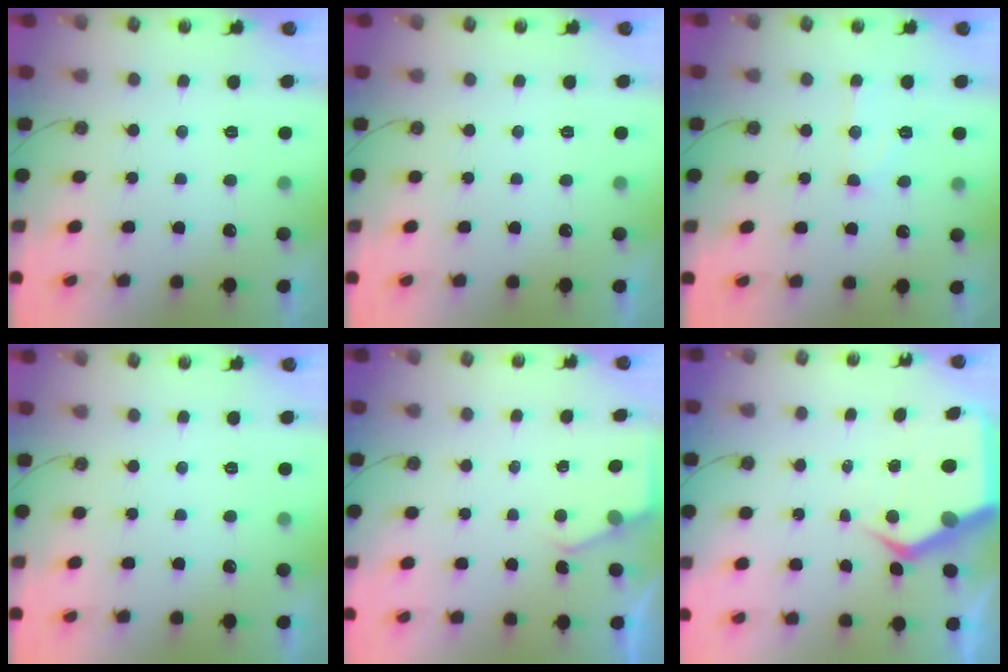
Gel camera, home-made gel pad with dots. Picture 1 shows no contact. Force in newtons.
{"total": 0.0}
{"total": 9.0, "press": 9.0, "slide": 0.8}
{"total": 0.0}
{"total": 2.8, "press": 2.8, "slide": 0.4}
{"total": 8.4, "press": 8.3, "slide": 1.2}